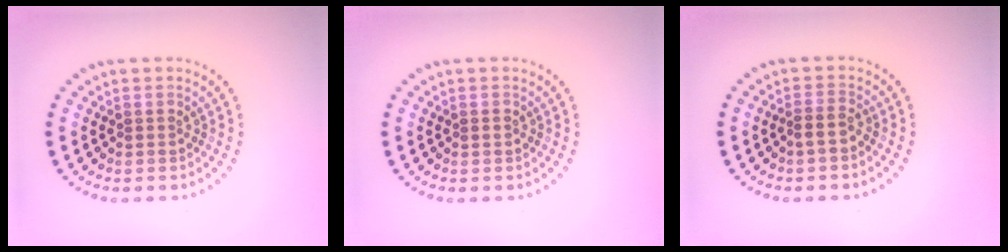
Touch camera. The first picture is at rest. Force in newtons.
{"total": 0.6, "press": 0.6, "slide": 0.1}
{"total": 1.4, "press": 1.1, "slide": 0.9}